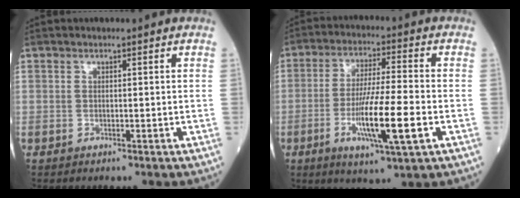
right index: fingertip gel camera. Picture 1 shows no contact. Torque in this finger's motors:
{"motor_torque": [1.74, -0.40, 0.87, 0.21]}